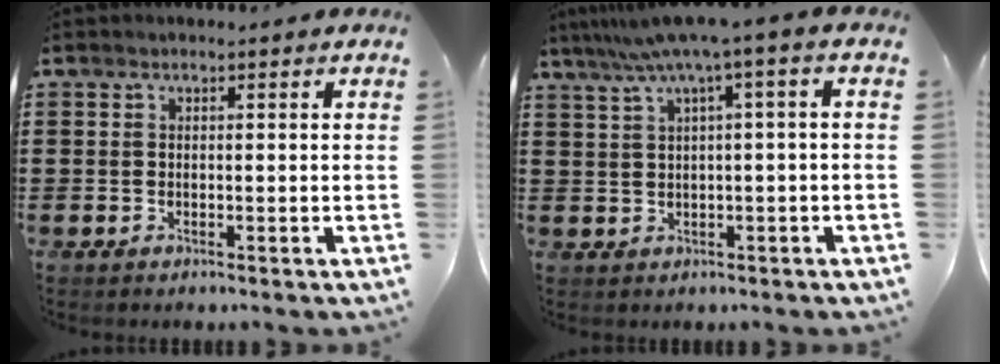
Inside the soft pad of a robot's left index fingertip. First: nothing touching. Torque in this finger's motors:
{"motor_torque": [1.09, -1.04, 0.92, 0.21]}